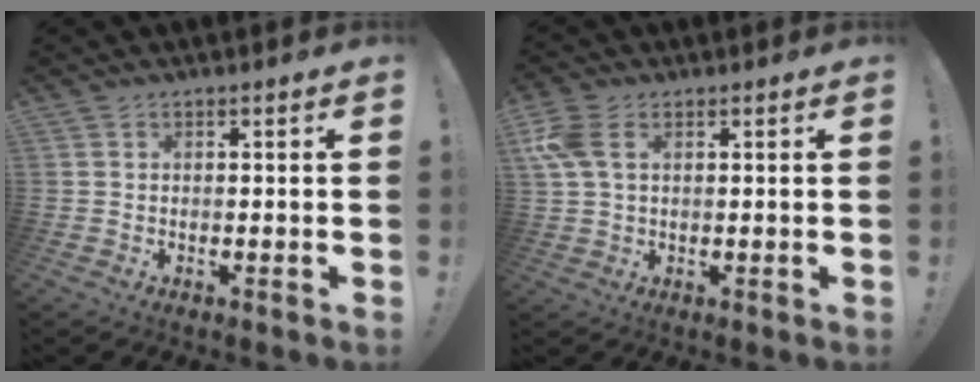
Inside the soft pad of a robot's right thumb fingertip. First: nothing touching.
{"total": 7.3, "force": [2.4, 4.5, 5.2], "torque": [-0.118, 0.002, 0.046]}